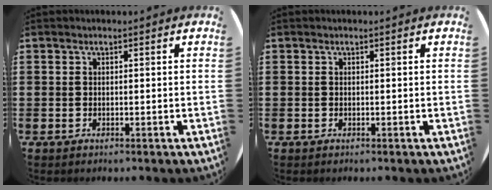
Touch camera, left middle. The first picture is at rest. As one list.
[{"total": 0.0}]